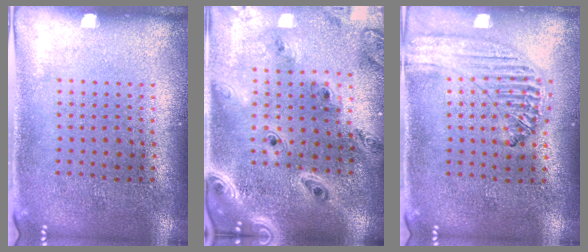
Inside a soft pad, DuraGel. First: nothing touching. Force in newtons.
{"total": 2.5, "press": 2.2, "slide": 1.1}
{"total": 1.2, "press": 1.2, "slide": 0.2}